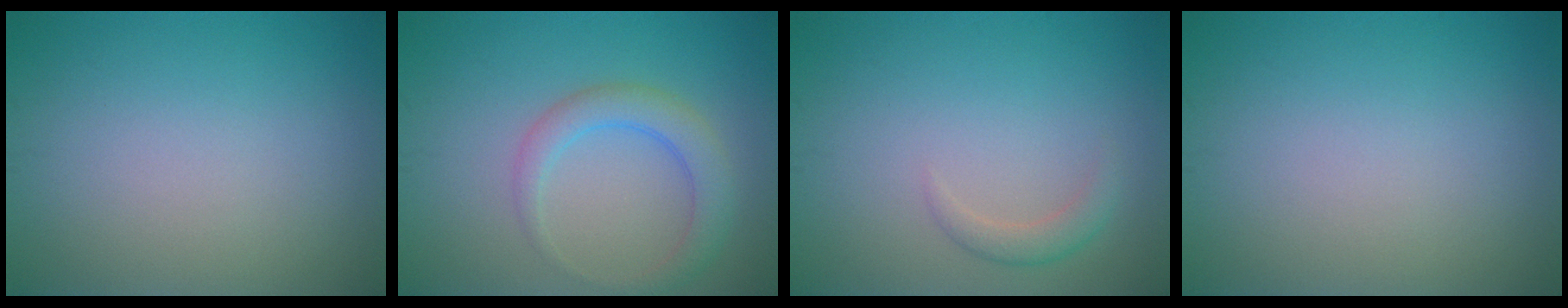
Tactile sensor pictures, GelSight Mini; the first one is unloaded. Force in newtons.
{"total": 3.2, "press": 3.2, "slide": 0.2}
{"total": 1.5, "press": 1.5, "slide": 0.1}
{"total": 0.0}